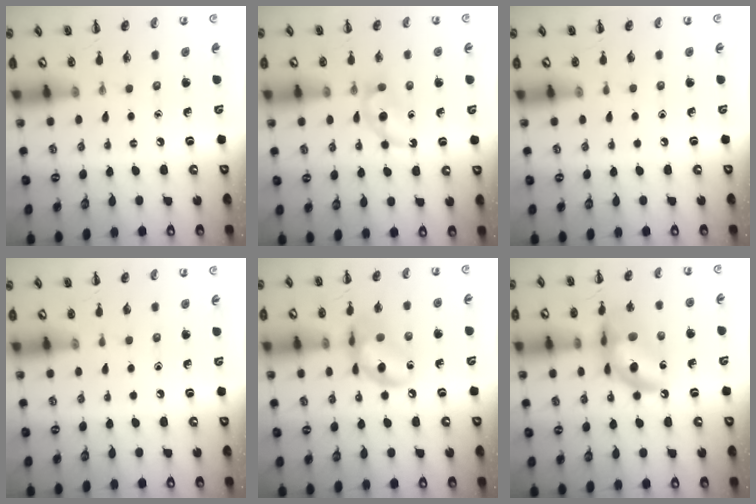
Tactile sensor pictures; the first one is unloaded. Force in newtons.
{"total": 4.7, "press": 4.4, "slide": 1.8}
{"total": 0.0}
{"total": 0.0}
{"total": 12.6, "press": 12.4, "slide": 2.2}
{"total": 13.4, "press": 13.0, "slide": 3.6}